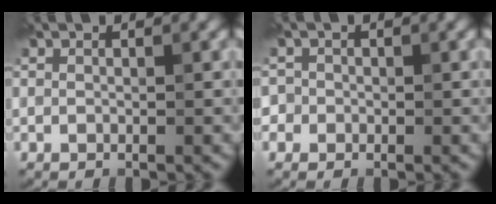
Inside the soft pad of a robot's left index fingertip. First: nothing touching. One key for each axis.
{"total": 2.1, "fx": -0.7, "fy": 2.0, "fz": -0.2, "tx": 0.031, "ty": 0.017, "tz": -0.029}